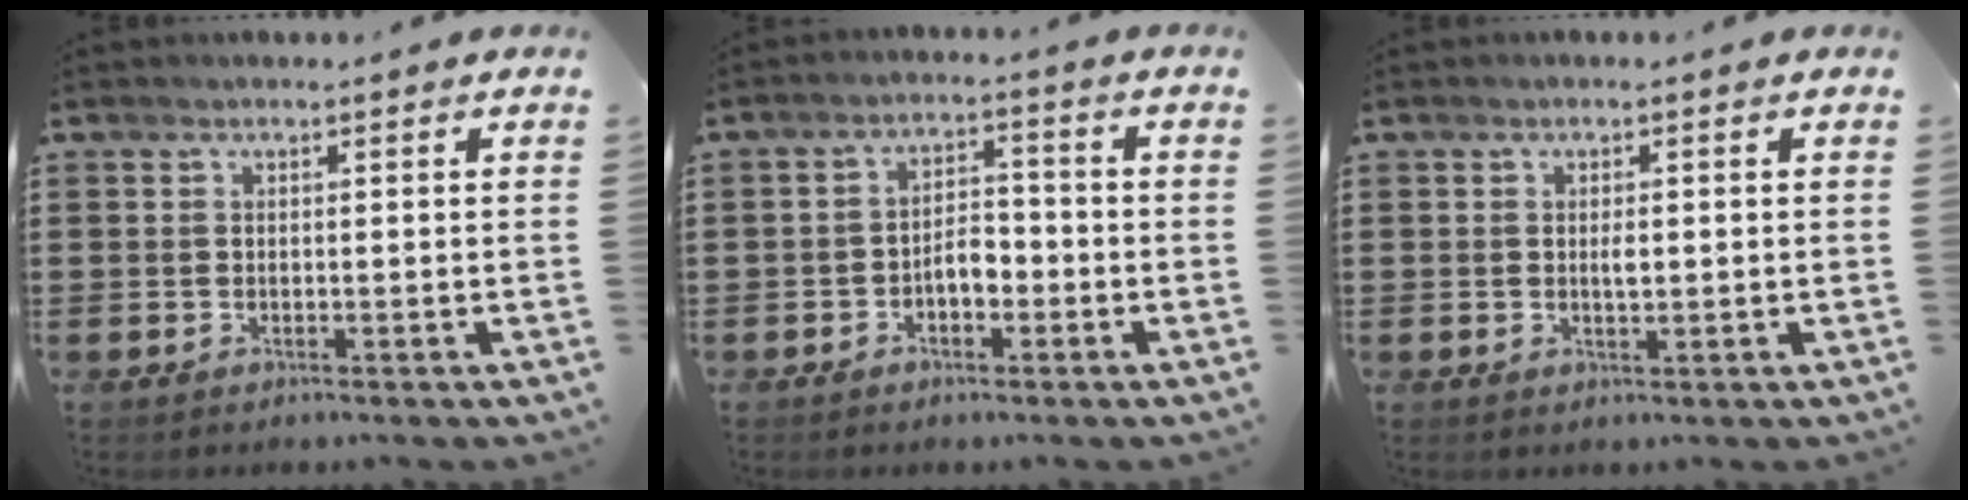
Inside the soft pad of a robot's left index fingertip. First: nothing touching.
{"total": 3.8, "force": [-1.6, 1.9, 2.8], "torque": [-0.052, 0.008, -0.032]}
{"total": 1.6, "force": [0.1, 0.5, 1.5], "torque": [-0.029, 0.002, 0.001]}